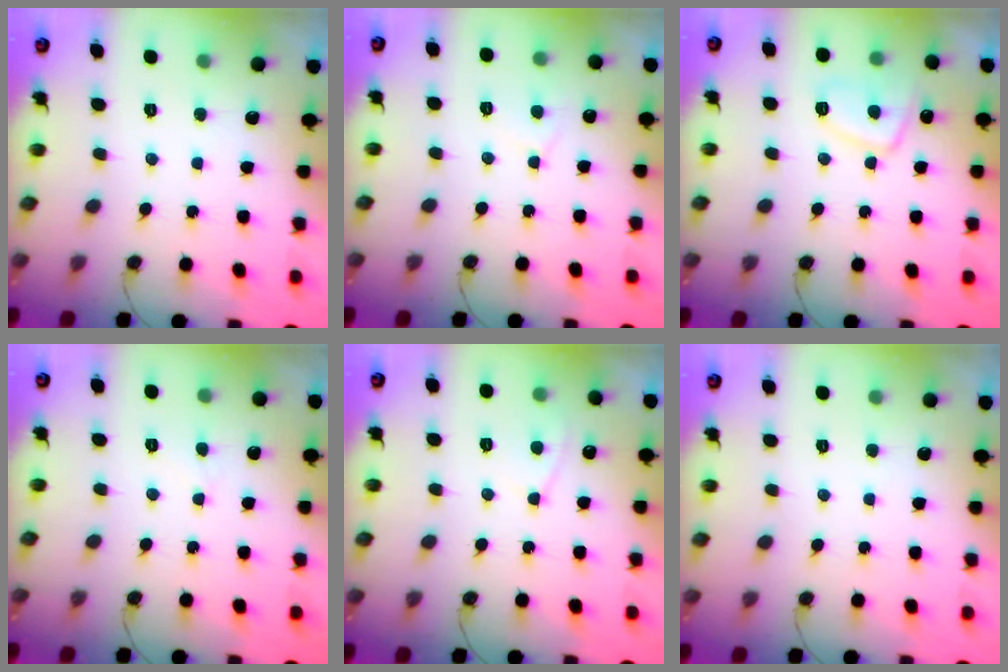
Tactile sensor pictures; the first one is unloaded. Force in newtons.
{"total": 3.4, "press": 3.3, "slide": 0.4}
{"total": 7.4, "press": 7.4, "slide": 1.0}
{"total": 2.3, "press": 2.3, "slide": 0.3}
{"total": 4.0, "press": 4.0, "slide": 0.5}
{"total": 0.0}